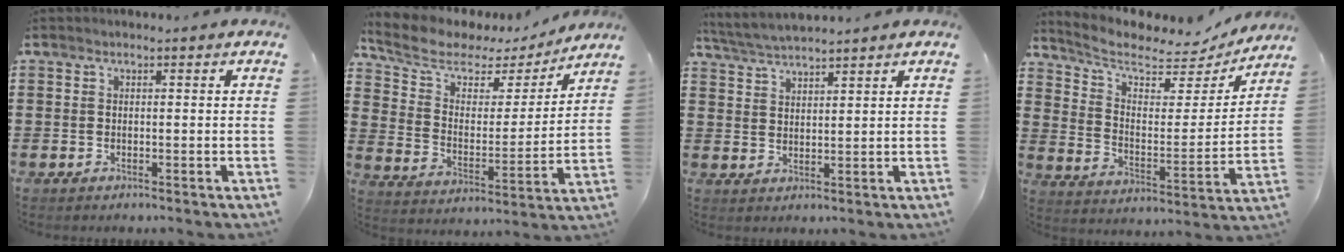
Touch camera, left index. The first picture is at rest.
{"total": 6.9, "force": [5.4, 3.3, 2.7], "torque": [-0.088, -0.031, 0.091]}
{"total": 3.7, "force": [3.6, 0.1, 1.0], "torque": [-0.031, -0.009, 0.064]}
{"total": 6.4, "force": [5.3, 2.5, 2.7], "torque": [-0.074, -0.038, 0.087]}